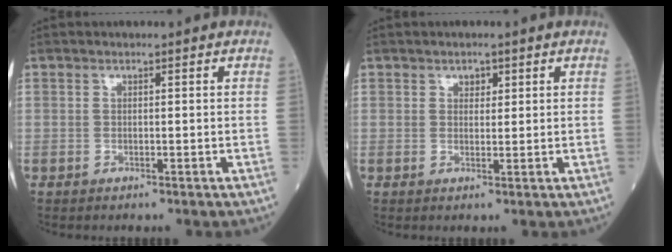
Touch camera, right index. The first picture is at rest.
{"total": 1.5, "force": [0.8, 1.0, 0.8], "torque": [-0.006, -0.001, 0.012]}